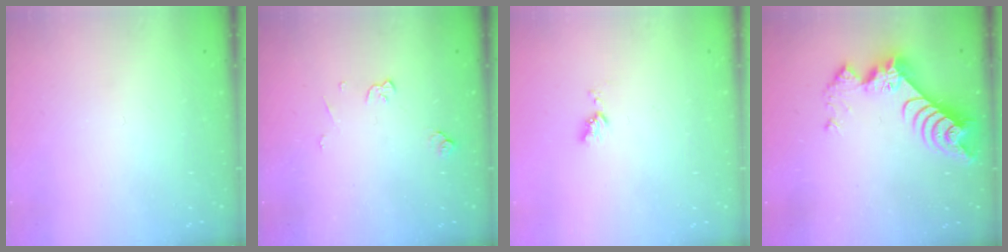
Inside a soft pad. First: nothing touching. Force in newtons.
{"total": 4.8, "press": 4.7, "slide": 0.7}
{"total": 3.9, "press": 3.9, "slide": 0.5}
{"total": 9.3, "press": 9.3, "slide": 0.8}